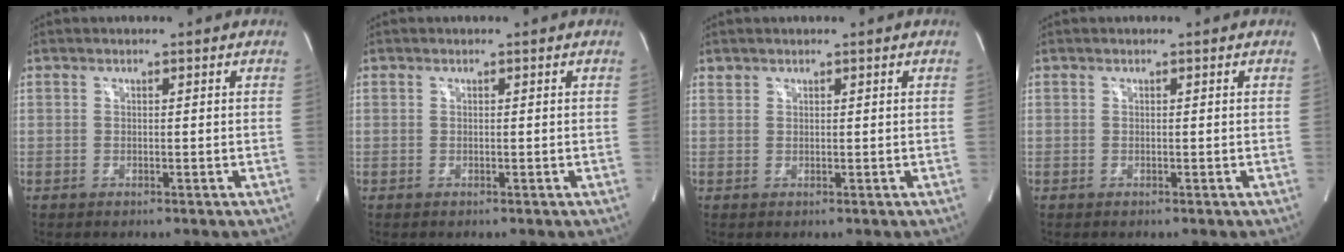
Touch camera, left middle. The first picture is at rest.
{"total": 0.0}
{"total": 0.7, "force": [0.6, 0.3, -0.1], "torque": [0.000, 0.007, 0.011]}
{"total": 0.0}